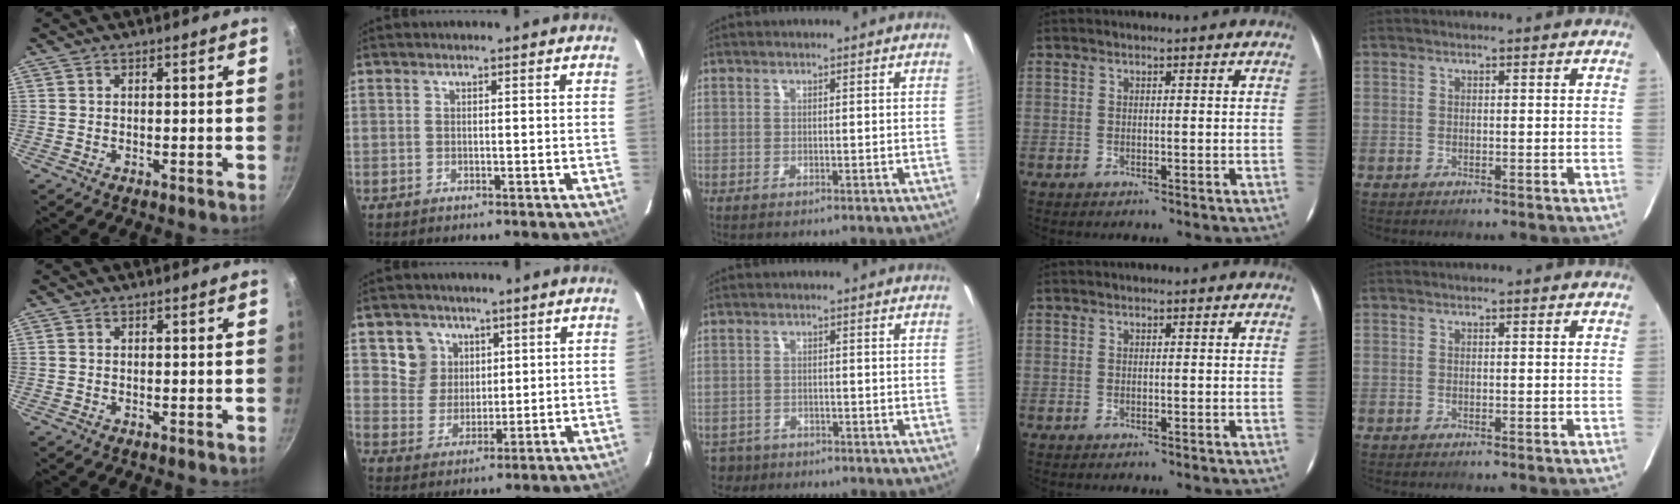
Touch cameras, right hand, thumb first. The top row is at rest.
{"index": {"total": 6.9, "force": [3.1, 6.1, 1.1], "torque": [-0.021, 0.014, 0.065]}, "middle": {"total": 4.2, "force": [-2.8, 3.0, 0.9], "torque": [-0.033, -0.006, -0.046]}}